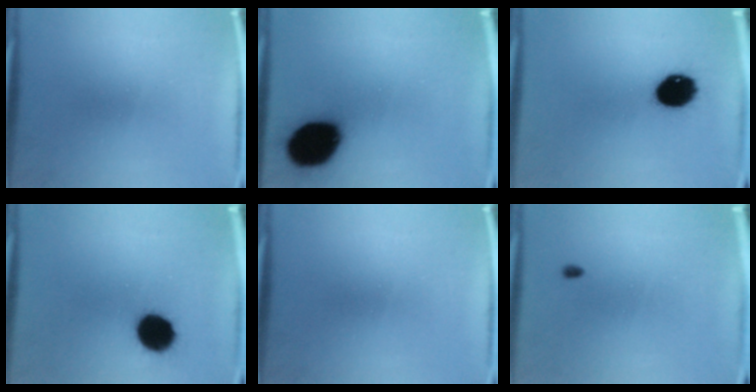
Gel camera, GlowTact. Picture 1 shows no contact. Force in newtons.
{"total": 18.4}
{"total": 11.3}
{"total": 11.4}
{"total": 0.0}
{"total": 0.7}